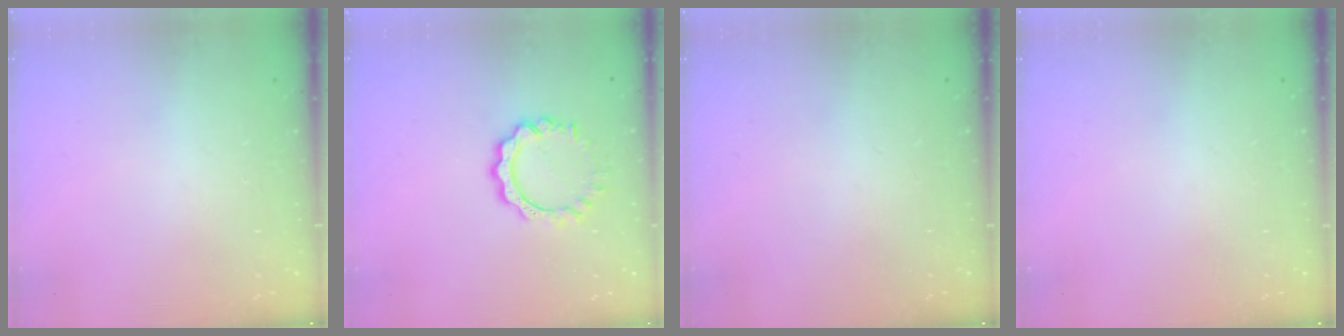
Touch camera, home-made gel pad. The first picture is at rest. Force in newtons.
{"total": 8.1, "press": 8.0, "slide": 0.8}
{"total": 0.0}
{"total": 0.0}